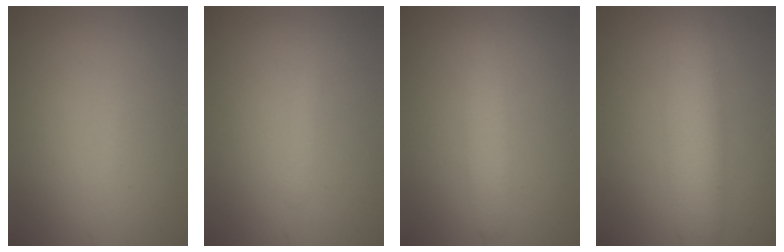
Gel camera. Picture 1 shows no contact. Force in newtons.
{"total": 0.6, "press": 0.6, "slide": 0.1}
{"total": 2.5, "press": 2.5, "slide": 0.2}
{"total": 5.1, "press": 5.1, "slide": 0.0}